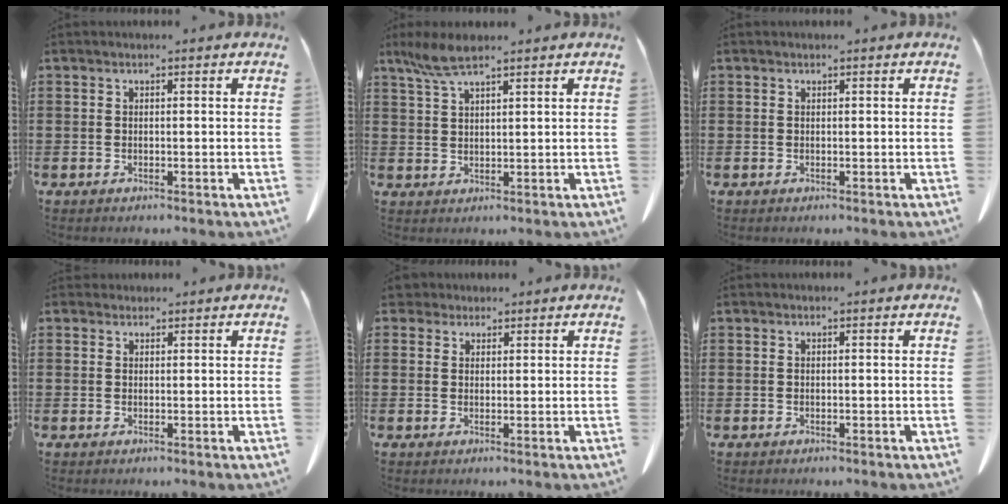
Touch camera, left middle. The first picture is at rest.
{"total": 4.7, "force": [3.3, 0.8, 3.3], "torque": [-0.079, -0.003, 0.058]}
{"total": 0.0}
{"total": 0.9, "force": [0.8, 0.4, 0.0], "torque": [-0.001, 0.001, 0.016]}
{"total": 2.3, "force": [1.9, 1.2, 0.5], "torque": [-0.010, 0.006, 0.036]}
{"total": 0.0}